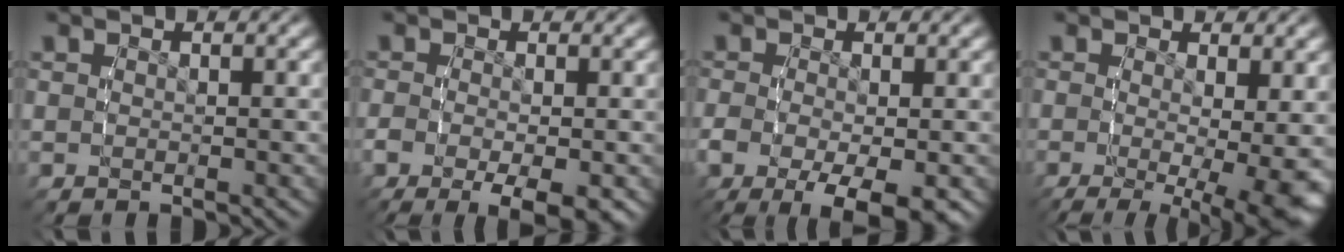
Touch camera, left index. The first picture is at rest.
{"total": 6.0, "force": [-3.2, 2.4, 4.5], "torque": [-0.076, -0.024, -0.033]}
{"total": 7.5, "force": [-3.5, 3.2, 5.8], "torque": [-0.106, -0.037, -0.029]}
{"total": 9.2, "force": [-5.2, 2.9, 7.0], "torque": [-0.100, -0.053, -0.054]}